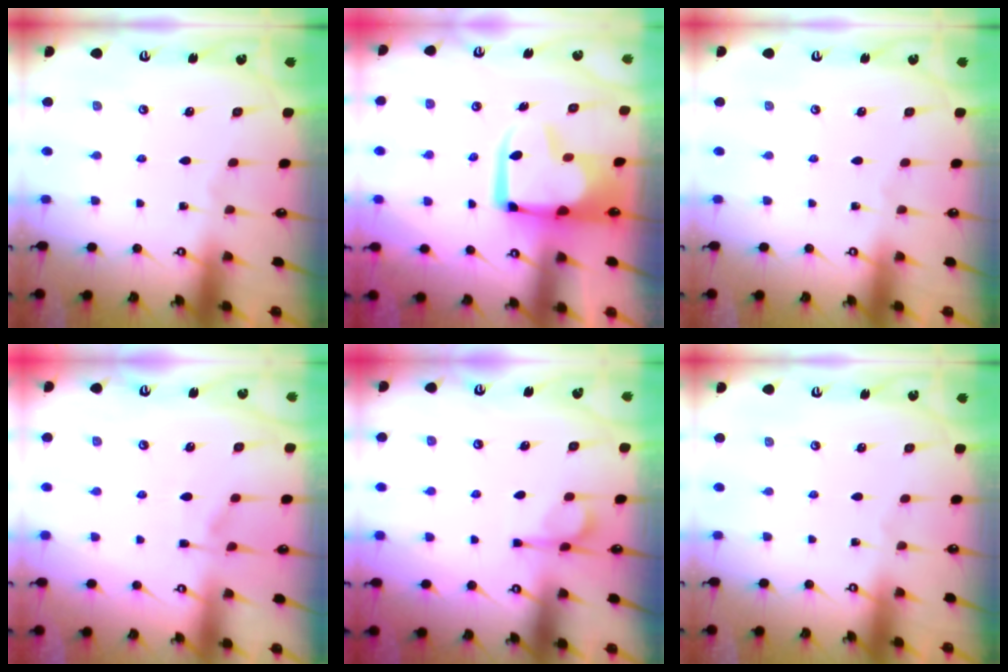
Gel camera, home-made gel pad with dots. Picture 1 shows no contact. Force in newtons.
{"total": 12.4, "press": 12.2, "slide": 1.7}
{"total": 0.0}
{"total": 1.2, "press": 0.3, "slide": 1.1}
{"total": 5.2, "press": 5.1, "slide": 0.7}
{"total": 0.0}